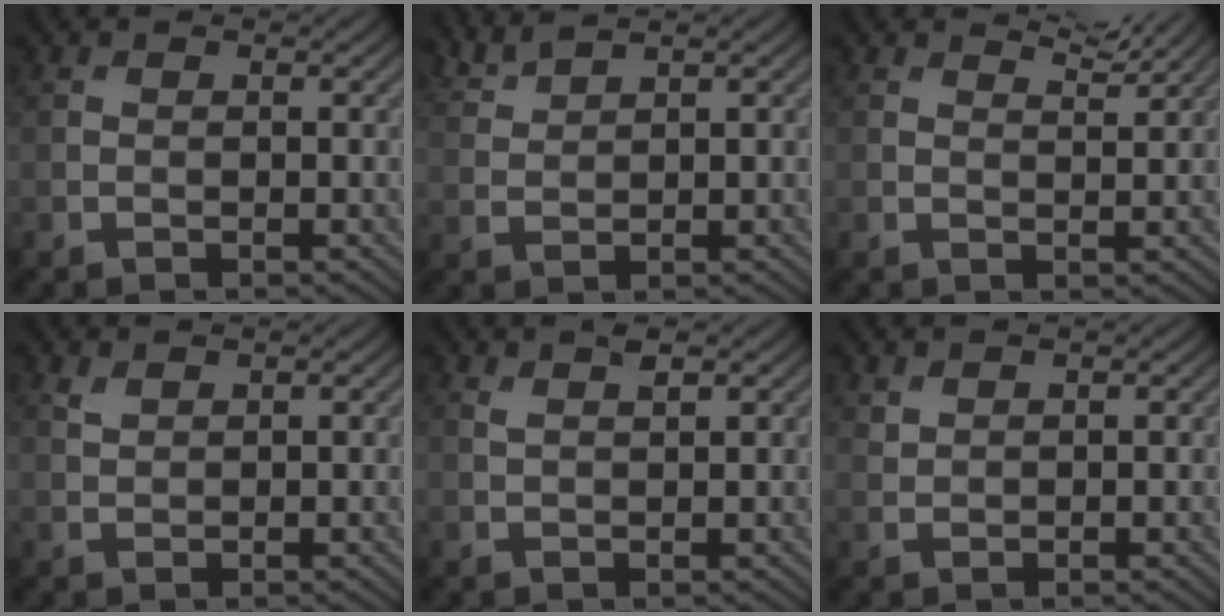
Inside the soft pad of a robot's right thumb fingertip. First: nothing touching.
{"total": 2.7, "force": [2.4, 0.3, 1.2], "torque": [-0.028, 0.008, 0.058]}
{"total": 2.4, "force": [2.1, 0.3, 1.0], "torque": [-0.019, -0.003, 0.037]}
{"total": 1.2, "force": [1.0, 0.4, 0.5], "torque": [-0.019, -0.001, 0.025]}
{"total": 1.7, "force": [1.2, 0.3, 1.2], "torque": [-0.028, 0.001, 0.023]}
{"total": 1.1, "force": [1.0, 0.3, 0.3], "torque": [-0.013, -0.001, 0.026]}